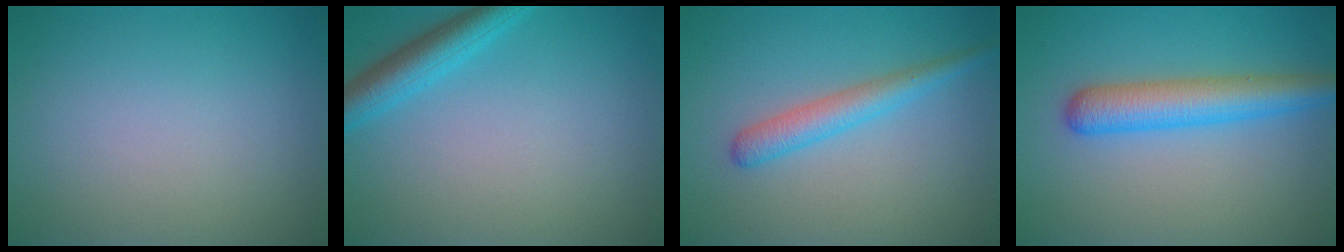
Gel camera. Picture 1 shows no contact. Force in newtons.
{"total": 3.5, "press": 3.5, "slide": 0.2}
{"total": 2.8, "press": 2.8, "slide": 0.0}
{"total": 4.8, "press": 4.8, "slide": 0.2}